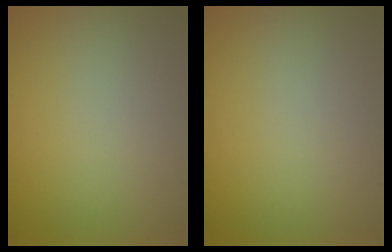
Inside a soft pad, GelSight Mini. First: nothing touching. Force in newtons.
{"total": 0.0}